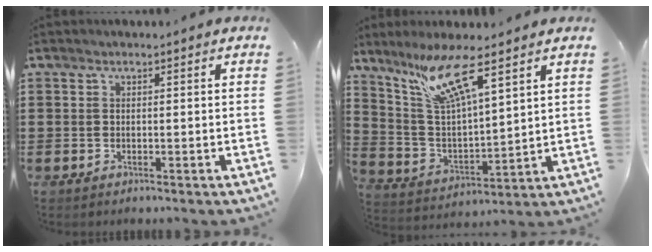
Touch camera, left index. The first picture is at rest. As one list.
[{"total": 11.2, "force": [7.6, 1.7, 8.1], "torque": [-0.178, -0.024, 0.130]}]